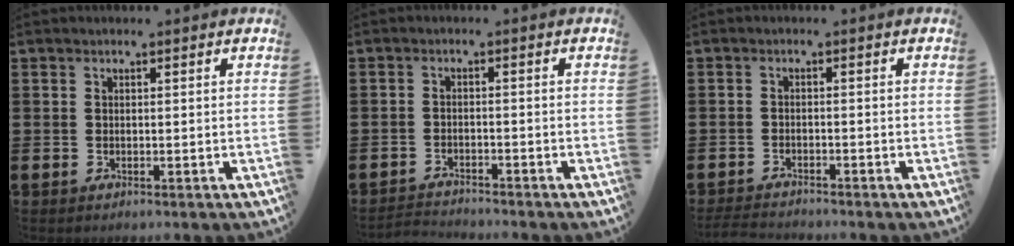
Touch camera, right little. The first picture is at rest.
{"total": 1.7, "force": [-1.7, -0.1, -0.1], "torque": [-0.003, 0.004, -0.037]}
{"total": 1.9, "force": [-1.9, 0.1, 0.3], "torque": [-0.007, 0.003, -0.038]}